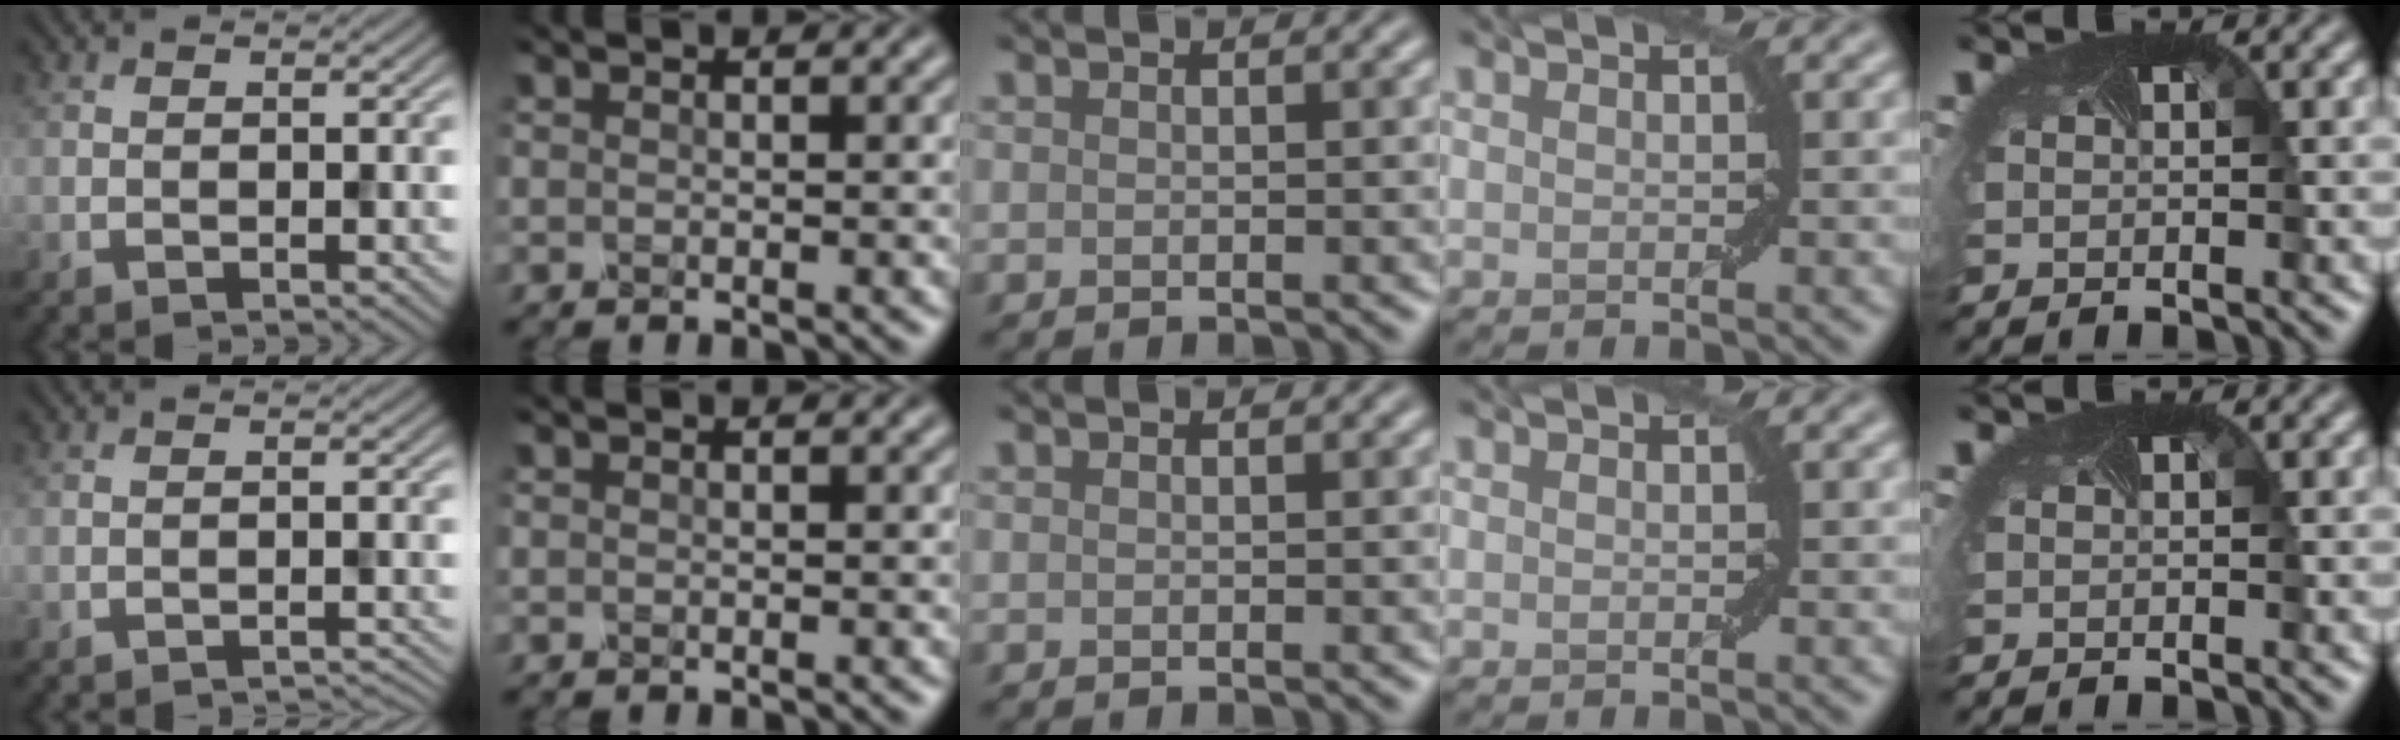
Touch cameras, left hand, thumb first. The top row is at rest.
{"thumb": {"total": 1.8, "force": [-1.8, 0.2, 0.5], "torque": [0.003, 0.001, -0.028]}}